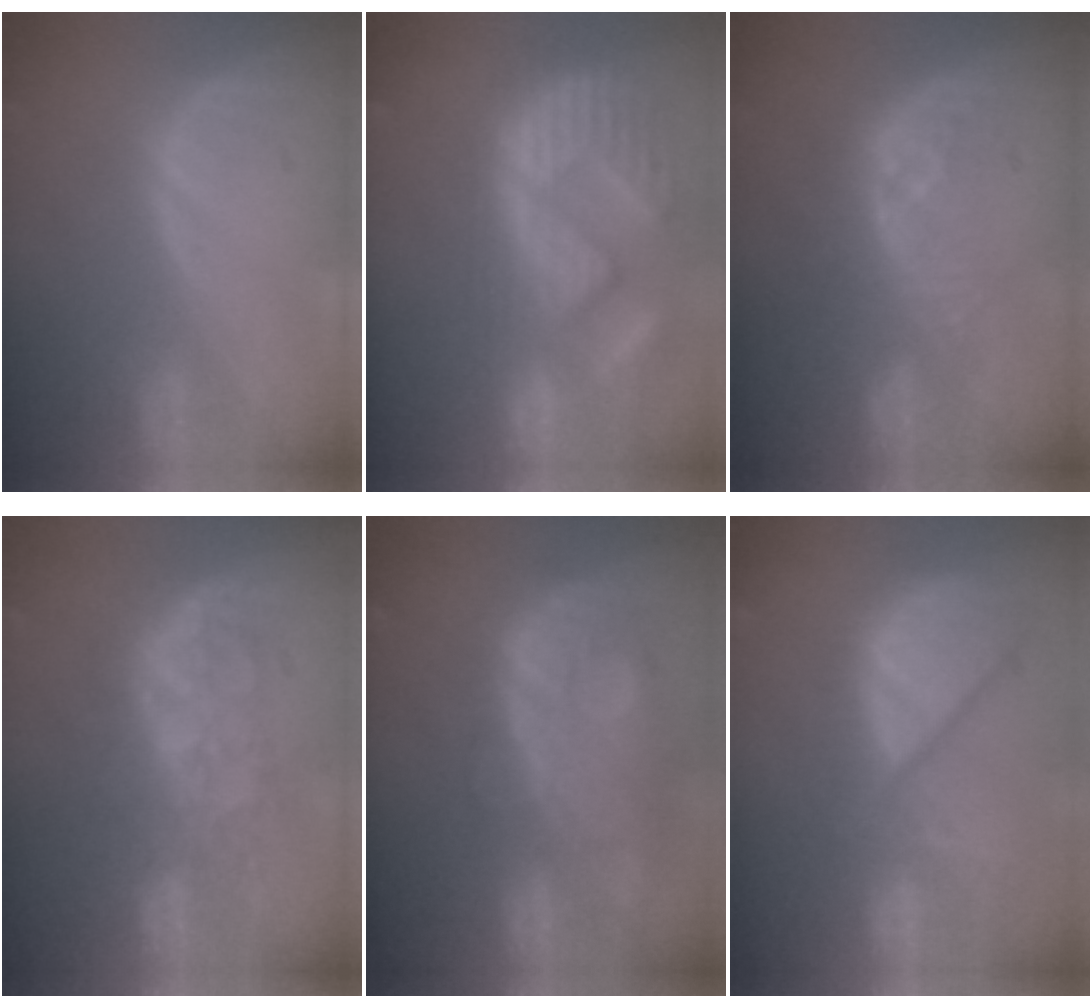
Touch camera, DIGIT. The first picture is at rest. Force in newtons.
{"total": 14.2, "press": 12.1, "slide": 7.5}
{"total": 8.3, "press": 7.3, "slide": 3.9}
{"total": 7.9, "press": 7.7, "slide": 2.0}
{"total": 12.9, "press": 10.6, "slide": 7.3}
{"total": 12.5, "press": 10.7, "slide": 6.5}